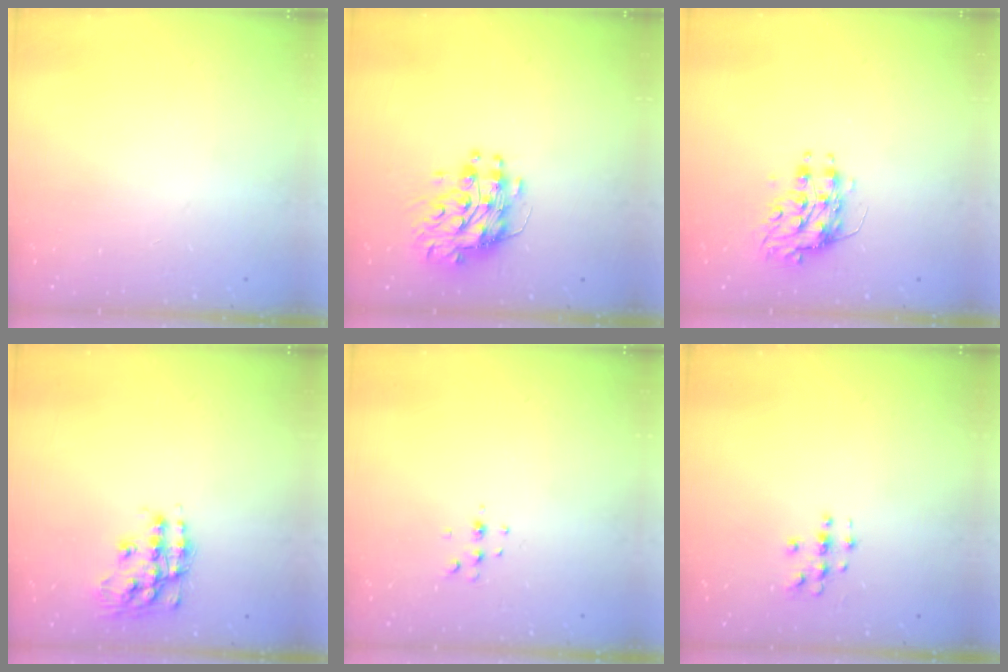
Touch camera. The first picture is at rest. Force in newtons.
{"total": 9.9, "press": 9.9, "slide": 0.9}
{"total": 8.1, "press": 8.1, "slide": 0.2}
{"total": 13.7, "press": 13.7, "slide": 0.6}
{"total": 4.4, "press": 4.0, "slide": 1.8}
{"total": 3.4, "press": 3.4, "slide": 0.2}